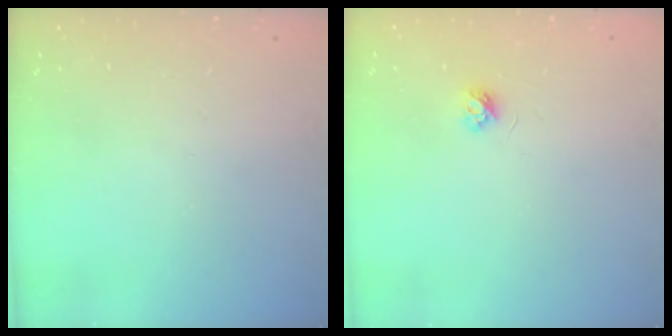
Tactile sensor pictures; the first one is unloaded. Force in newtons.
{"total": 3.7, "press": 3.7, "slide": 0.4}